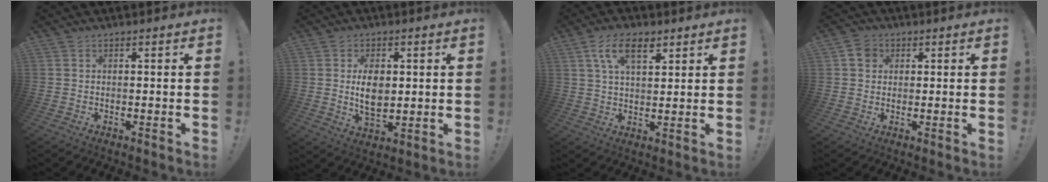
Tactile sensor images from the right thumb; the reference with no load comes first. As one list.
[{"total": 8.1, "force": [0.9, 5.1, 6.3], "torque": [-0.107, -0.006, 0.011]}, {"total": 9.6, "force": [4.8, 4.9, 6.8], "torque": [-0.112, -0.001, 0.086]}, {"total": 4.4, "force": [1.5, 3.7, 1.7], "torque": [-0.018, 0.000, 0.028]}]